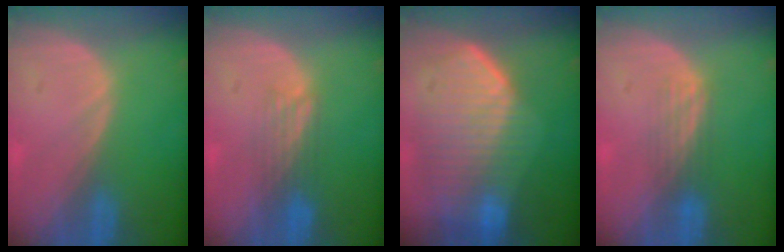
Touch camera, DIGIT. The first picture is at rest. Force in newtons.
{"total": 4.0, "press": 3.3, "slide": 2.2}
{"total": 10.9, "press": 9.5, "slide": 5.3}
{"total": 2.7, "press": 2.6, "slide": 0.8}